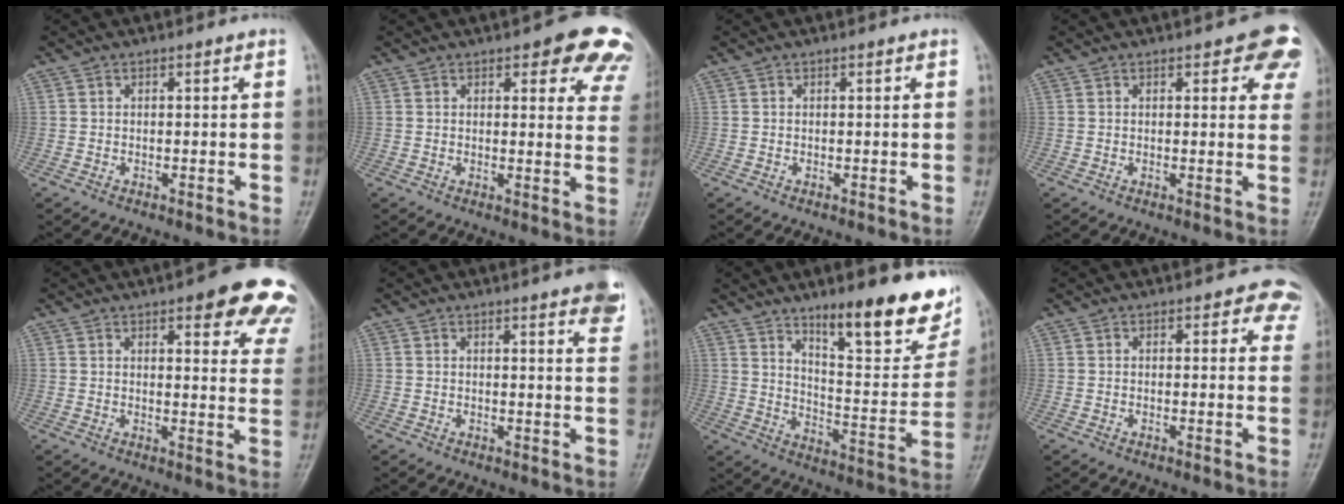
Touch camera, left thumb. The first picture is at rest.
{"total": 10.8, "force": [7.3, 4.3, 6.8], "torque": [-0.028, -0.029, 0.068]}
{"total": 0.0}
{"total": 7.5, "force": [4.1, 3.3, 5.4], "torque": [-0.021, -0.010, 0.038]}
{"total": 15.3, "force": [9.7, 4.8, 10.8], "torque": [-0.090, -0.035, 0.102]}
{"total": 7.2, "force": [4.7, 1.3, 5.3], "torque": [-0.049, -0.014, 0.047]}
{"total": 21.1, "force": [13.5, 6.0, 15.1], "torque": [-0.163, -0.081, 0.204]}
{"total": 4.4, "force": [2.9, 2.5, 2.1], "torque": [0.015, -0.009, 0.017]}